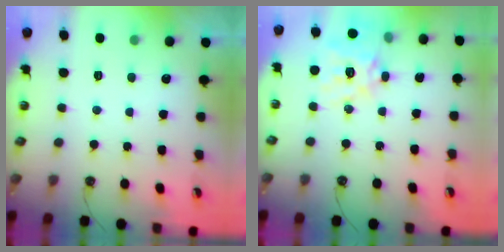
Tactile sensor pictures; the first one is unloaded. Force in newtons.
{"total": 16.6, "press": 16.5, "slide": 1.6}